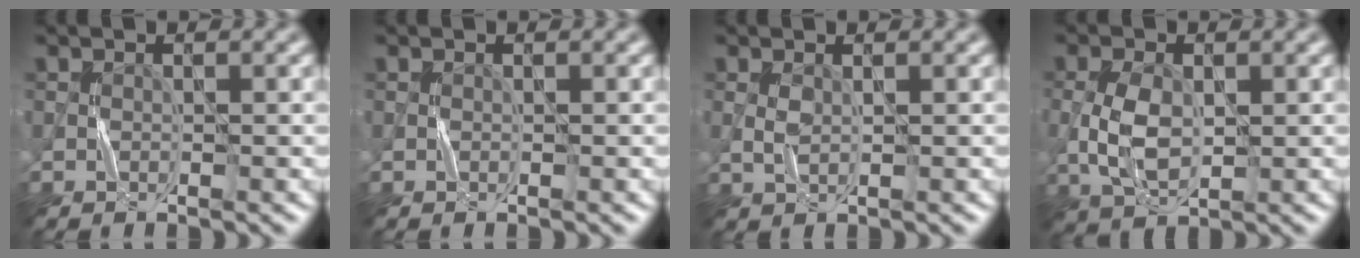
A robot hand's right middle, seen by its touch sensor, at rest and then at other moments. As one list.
[{"total": 0.0}, {"total": 1.1, "force": [0.5, 0.5, 0.9], "torque": [-0.024, 0.001, 0.011]}, {"total": 4.1, "force": [0.0, 2.5, 3.2], "torque": [-0.078, -0.003, 0.004]}]